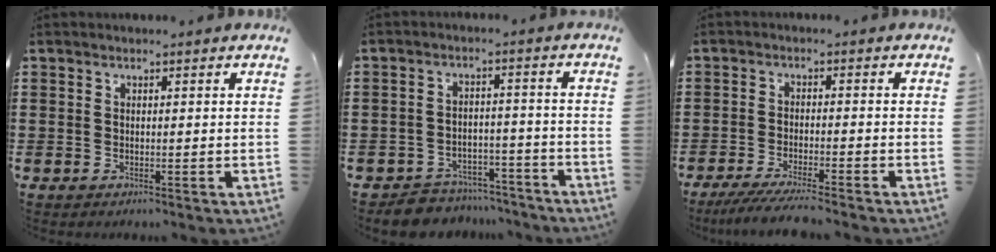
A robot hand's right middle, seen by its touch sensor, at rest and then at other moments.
{"total": 5.3, "force": [-5.2, 1.2, 0.0], "torque": [0.000, 0.017, -0.106]}
{"total": 4.2, "force": [-3.8, -0.1, 1.8], "torque": [-0.043, -0.014, -0.076]}